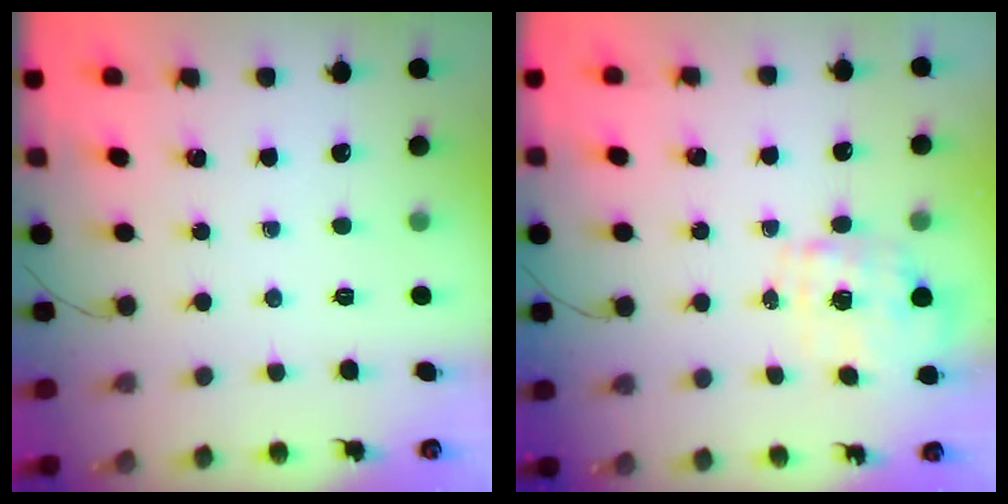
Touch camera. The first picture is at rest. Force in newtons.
{"total": 1.7, "press": 1.6, "slide": 0.5}